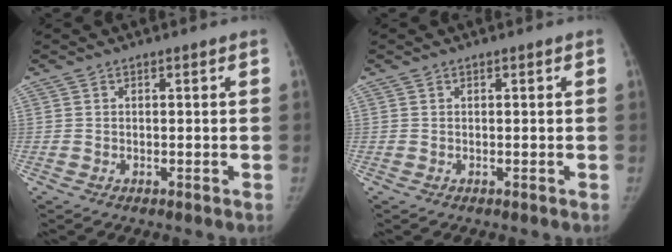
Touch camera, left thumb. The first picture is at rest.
{"total": 0.0}